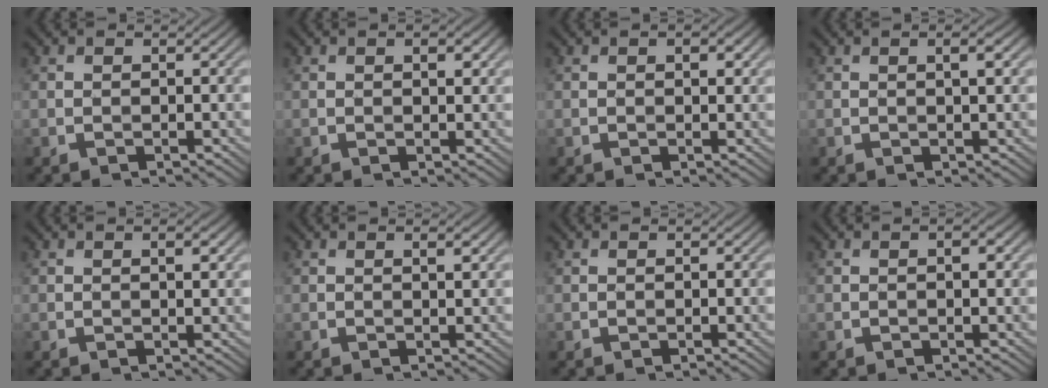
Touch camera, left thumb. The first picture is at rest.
{"total": 1.5, "force": [0.5, 0.6, 1.3], "torque": [-0.017, -0.002, 0.009]}
{"total": 1.5, "force": [0.5, 0.7, 1.3], "torque": [-0.016, -0.002, 0.007]}
{"total": 1.8, "force": [0.5, 0.2, 1.7], "torque": [-0.027, 0.004, 0.008]}
{"total": 1.4, "force": [0.5, 0.4, 1.2], "torque": [-0.018, -0.001, 0.008]}
{"total": 1.2, "force": [0.6, 0.2, 1.0], "torque": [-0.016, 0.000, 0.010]}
{"total": 0.0}
{"total": 1.2, "force": [0.2, 0.4, 1.1], "torque": [-0.016, 0.001, 0.001]}